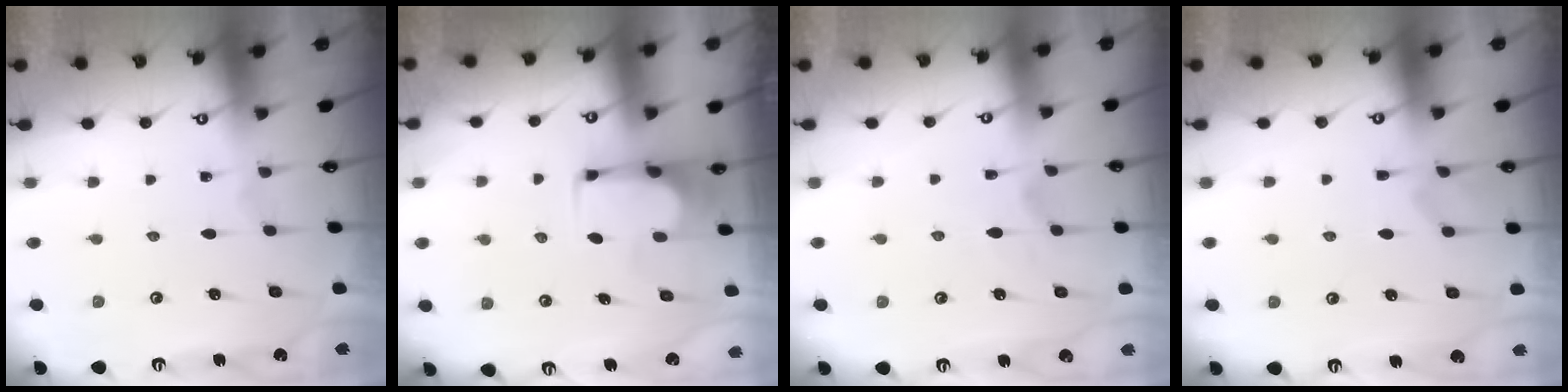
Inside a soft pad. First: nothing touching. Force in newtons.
{"total": 3.7, "press": 3.7, "slide": 0.0}
{"total": 2.7, "press": 2.5, "slide": 1.2}
{"total": 3.7, "press": 3.4, "slide": 1.4}